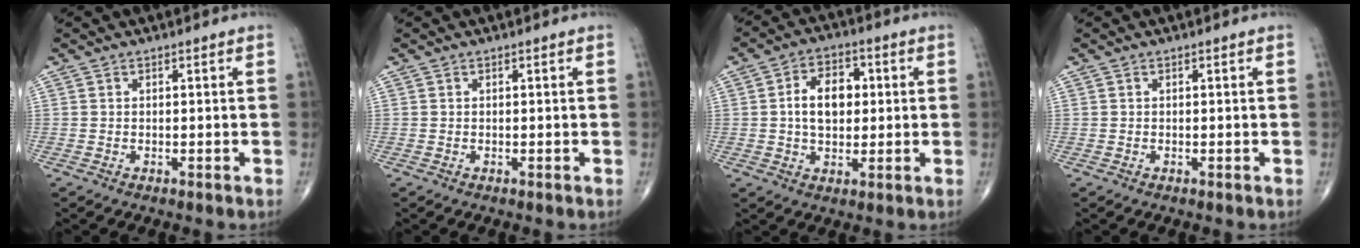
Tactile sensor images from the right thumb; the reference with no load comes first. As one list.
[{"total": 0.0}, {"total": 9.0, "force": [0.9, 6.0, 6.6], "torque": [-0.089, 0.012, 0.013]}, {"total": 0.0}]